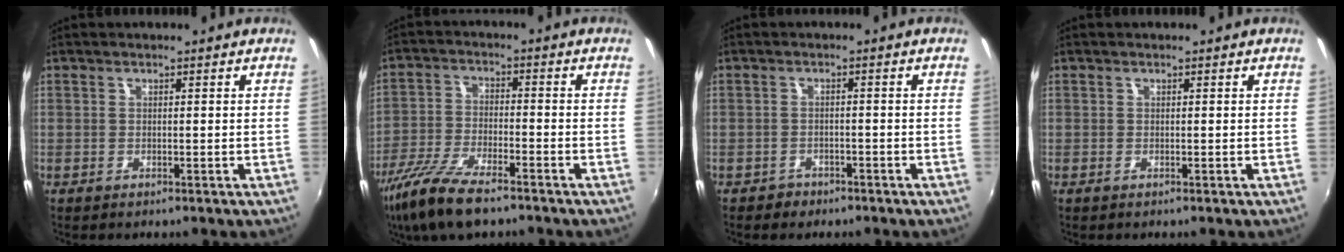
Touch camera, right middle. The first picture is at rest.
{"total": 12.1, "force": [-9.0, 3.2, 7.6], "torque": [-0.170, -0.030, -0.173]}
{"total": 2.7, "force": [-2.1, 1.7, 0.4], "torque": [-0.016, 0.000, -0.033]}
{"total": 0.0}